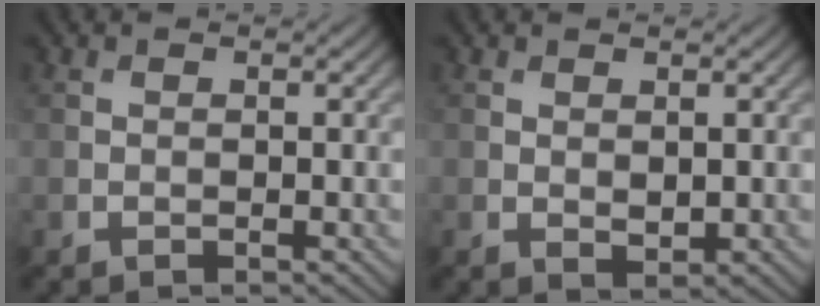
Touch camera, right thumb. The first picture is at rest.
{"total": 1.2, "force": [0.3, 0.6, 0.9], "torque": [-0.016, -0.007, 0.011]}